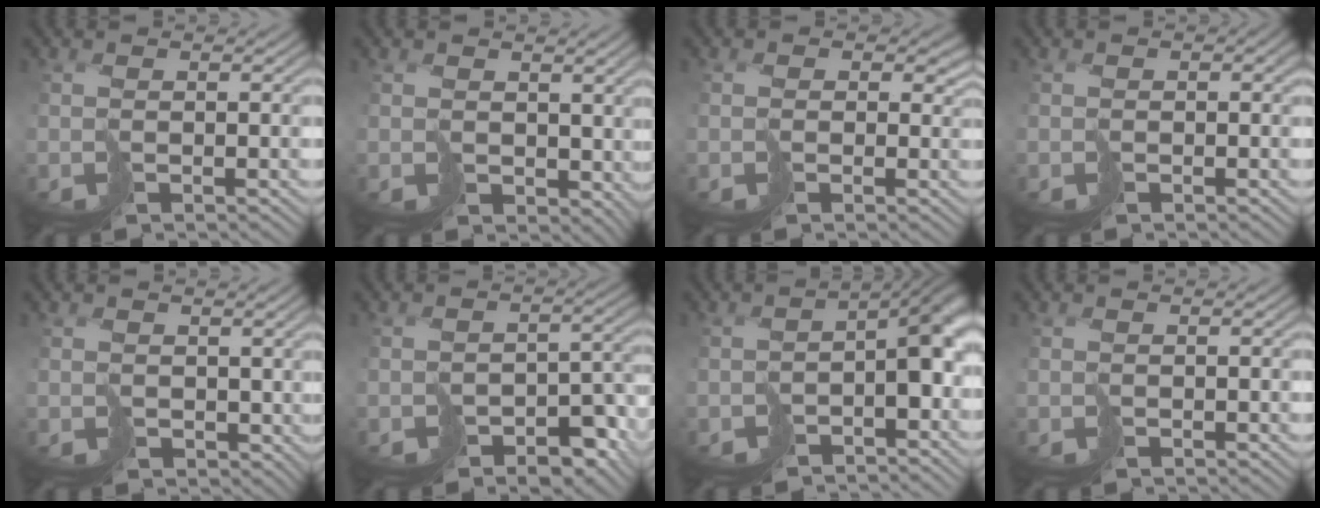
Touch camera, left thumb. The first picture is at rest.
{"total": 3.4, "force": [1.4, 2.7, 1.6], "torque": [-0.042, -0.011, 0.031]}
{"total": 2.1, "force": [0.4, 1.9, 0.7], "torque": [-0.013, -0.001, 0.006]}
{"total": 1.5, "force": [0.3, 1.2, 0.9], "torque": [-0.012, -0.001, 0.003]}
{"total": 2.1, "force": [0.9, 1.8, 0.5], "torque": [-0.016, -0.007, 0.020]}
{"total": 8.0, "force": [-5.4, 4.7, 3.6], "torque": [-0.040, -0.013, -0.064]}
{"total": 7.5, "force": [-2.8, 4.1, 5.6], "torque": [-0.079, -0.019, -0.035]}
{"total": 0.0}